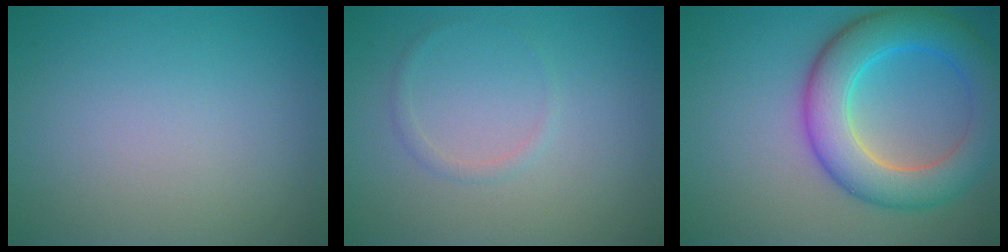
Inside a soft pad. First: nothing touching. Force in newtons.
{"total": 0.8, "press": 0.8, "slide": 0.0}
{"total": 7.9, "press": 7.9, "slide": 0.1}